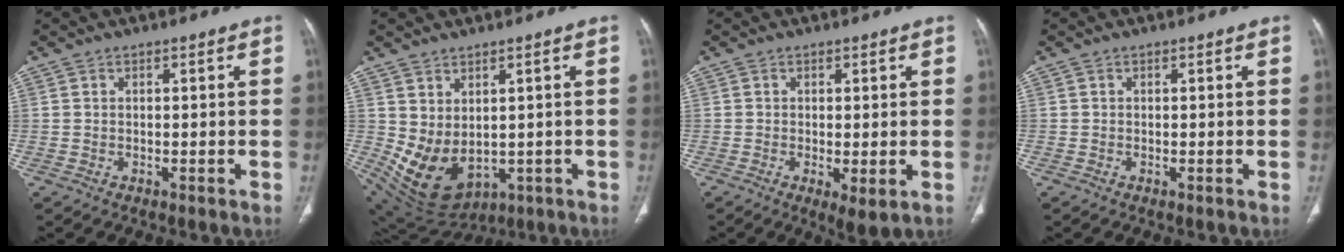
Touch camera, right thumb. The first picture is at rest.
{"total": 10.7, "force": [0.0, 7.0, 8.0], "torque": [-0.132, -0.012, 0.040]}
{"total": 4.1, "force": [-1.0, 1.3, 3.8], "torque": [-0.069, -0.016, -0.014]}
{"total": 0.0}